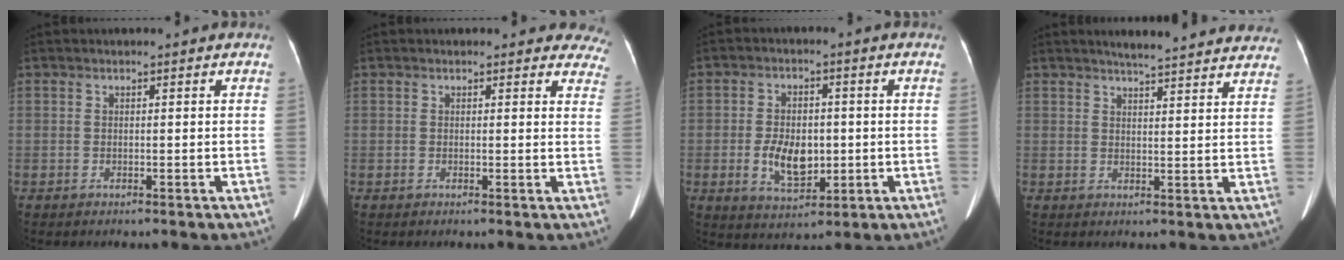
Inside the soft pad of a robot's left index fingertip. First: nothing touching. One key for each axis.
{"total": 8.5, "fx": 7.8, "fy": 3.0, "fz": 1.2, "tx": 0.037, "ty": -0.019, "tz": 0.044}
{"total": 7.3, "fx": -1.1, "fy": 4.3, "fz": 5.9, "tx": -0.115, "ty": -0.001, "tz": -0.009}
{"total": 16.5, "fx": 15.2, "fy": 1.7, "fz": 6.2, "tx": -0.070, "ty": 0.001, "tz": 0.176}